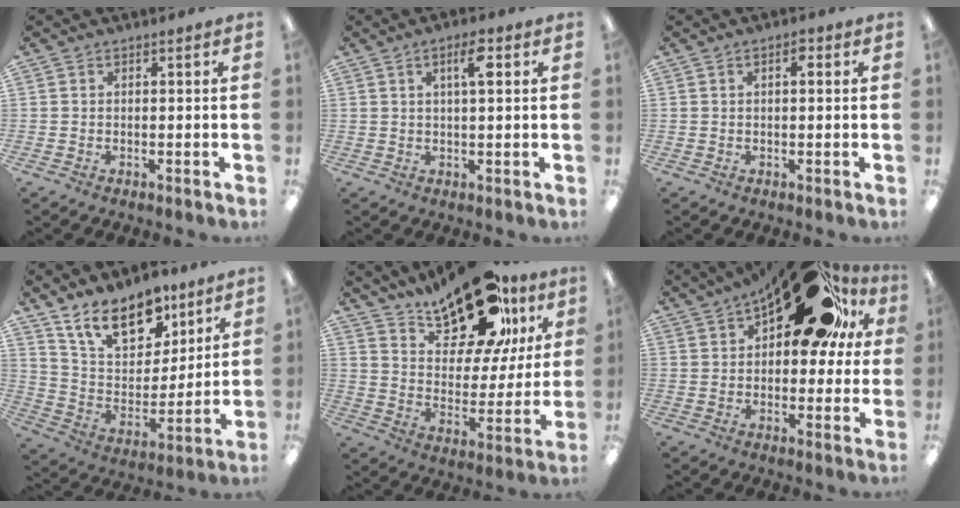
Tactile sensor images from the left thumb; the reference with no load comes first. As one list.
[{"total": 5.4, "force": [2.1, 1.5, 4.8], "torque": [-0.083, 0.001, 0.030]}, {"total": 2.3, "force": [0.8, 1.0, 2.0], "torque": [-0.025, -0.001, 0.008]}, {"total": 17.0, "force": [12.0, 8.5, 8.5], "torque": [-0.146, -0.062, 0.218]}, {"total": 21.0, "force": [15.7, 8.9, 10.9], "torque": [-0.174, -0.094, 0.271]}, {"total": 22.7, "force": [12.4, 10.3, 16.0], "torque": [-0.224, -0.062, 0.208]}]